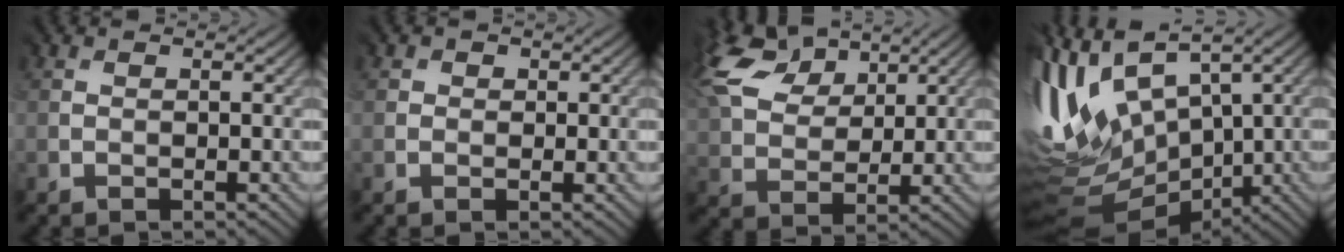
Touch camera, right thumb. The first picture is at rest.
{"total": 0.9, "force": [0.4, 0.4, -0.7], "torque": [0.011, -0.001, 0.001]}
{"total": 10.5, "force": [6.8, 5.5, 5.9], "torque": [-0.162, 0.031, 0.126]}
{"total": 13.4, "force": [2.9, 6.9, 11.1], "torque": [-0.271, 0.008, 0.065]}